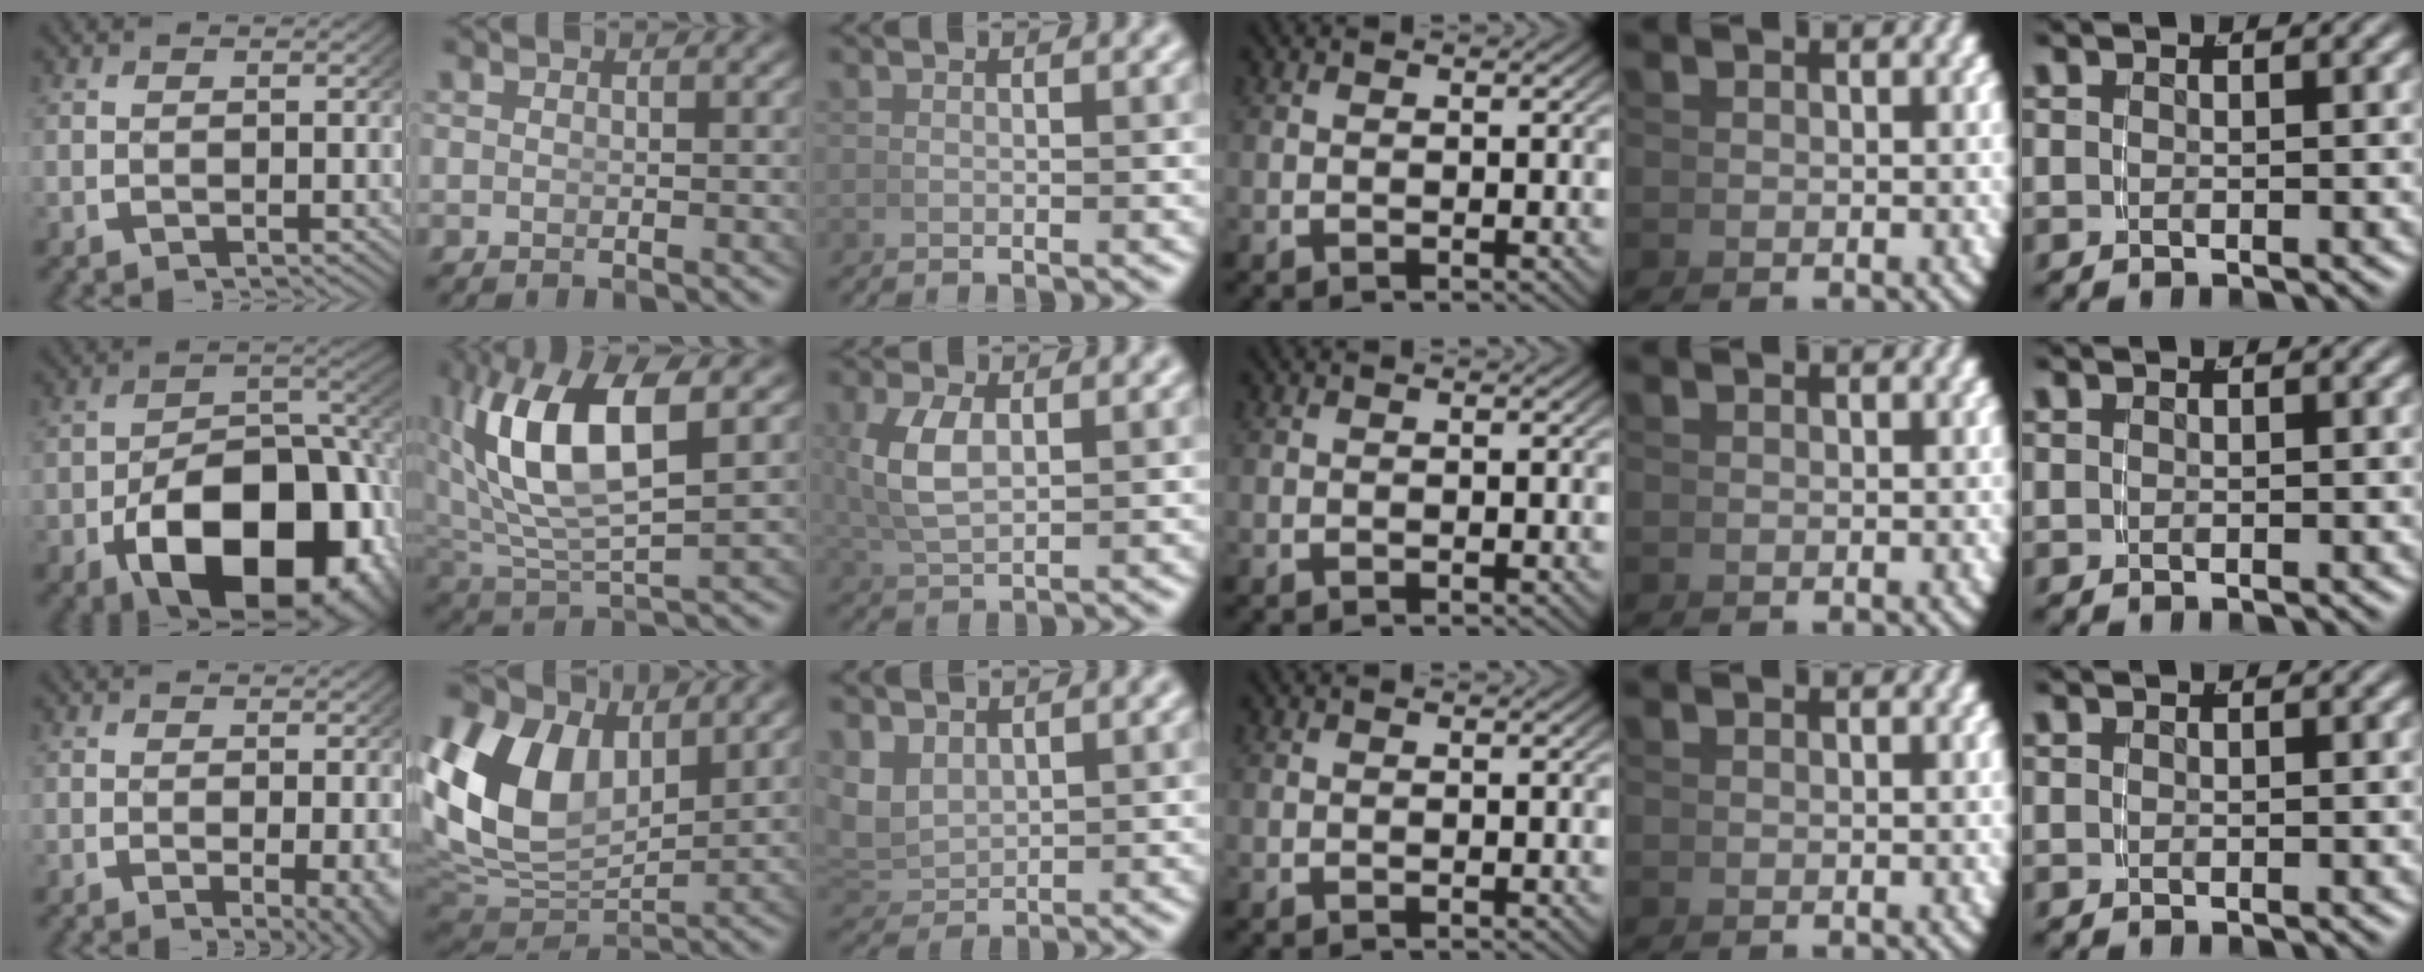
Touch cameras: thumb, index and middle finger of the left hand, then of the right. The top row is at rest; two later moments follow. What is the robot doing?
{"motion": "lift_and_place", "object": "bowl"}